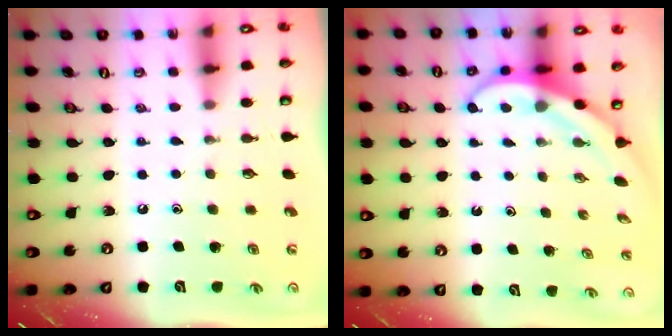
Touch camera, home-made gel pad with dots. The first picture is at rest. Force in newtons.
{"total": 4.0, "press": 4.0, "slide": 0.3}